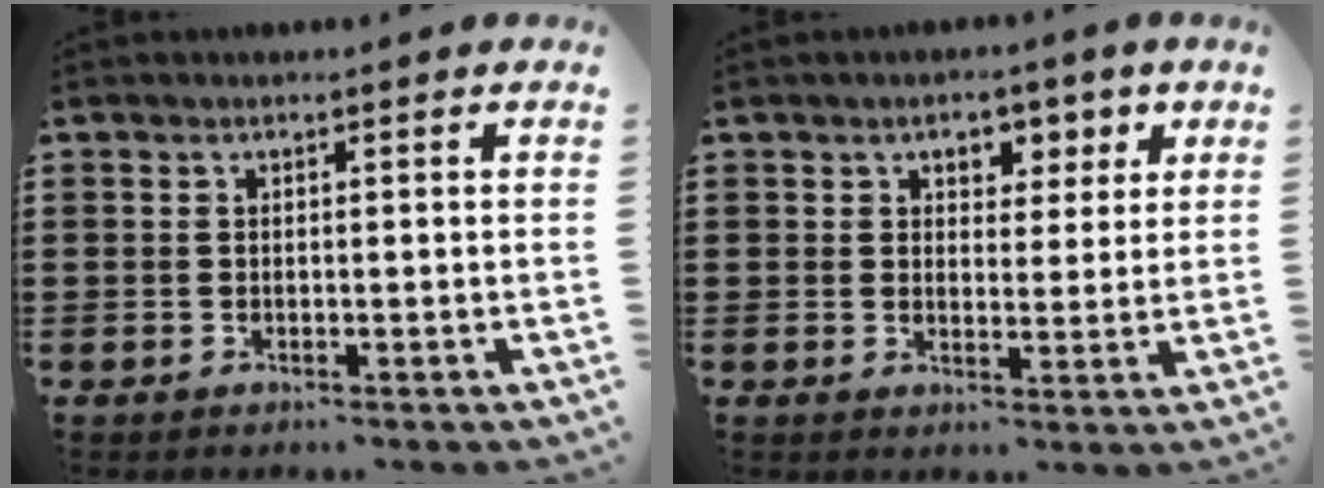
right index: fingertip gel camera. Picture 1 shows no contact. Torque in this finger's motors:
{"motor_torque": [0.17, -0.12, 0.26, 0.04]}